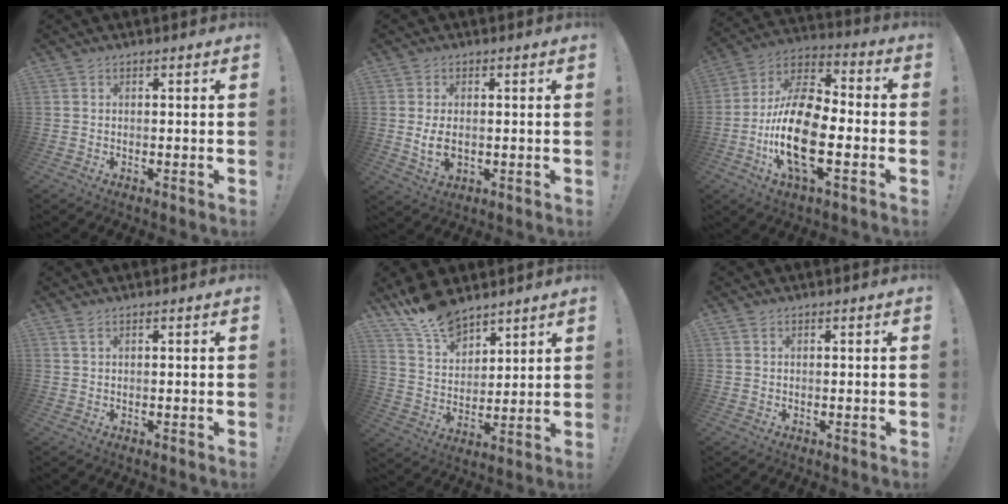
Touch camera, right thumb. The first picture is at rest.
{"total": 5.2, "force": [0.1, 2.9, 4.3], "torque": [-0.067, -0.005, -0.001]}
{"total": 21.0, "force": [-5.1, 10.3, 17.6], "torque": [-0.350, 0.018, -0.085]}
{"total": 1.4, "force": [0.7, 0.1, 1.2], "torque": [-0.026, 0.001, 0.012]}
{"total": 12.4, "force": [10.3, 5.3, 4.4], "torque": [-0.089, -0.072, 0.197]}
{"total": 0.6, "force": [0.3, 0.3, 0.4], "torque": [-0.013, 0.003, 0.007]}